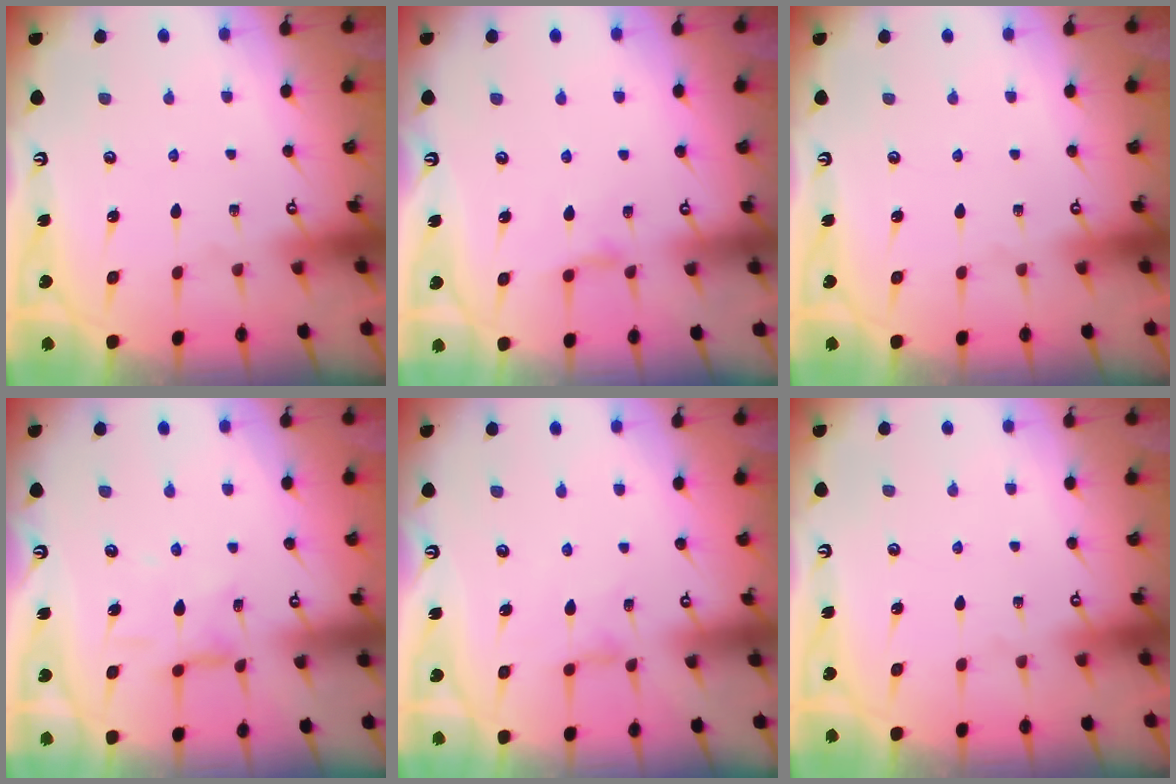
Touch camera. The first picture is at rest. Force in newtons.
{"total": 3.4, "press": 3.3, "slide": 0.6}
{"total": 0.0}
{"total": 5.1, "press": 5.1, "slide": 0.4}
{"total": 2.3, "press": 2.3, "slide": 0.4}
{"total": 0.0}